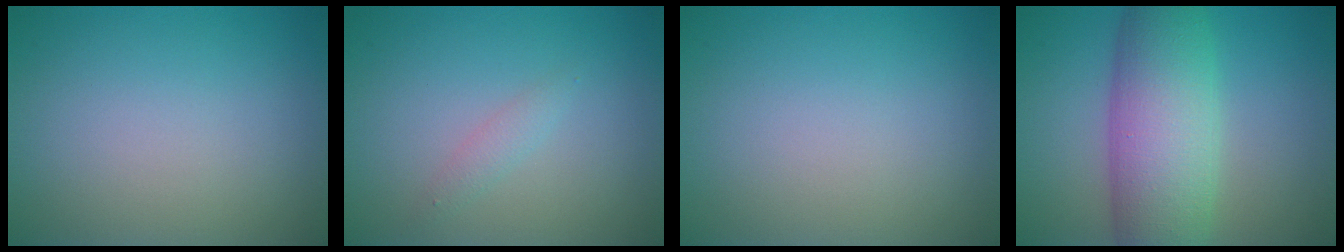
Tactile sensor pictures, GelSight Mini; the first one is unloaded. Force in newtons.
{"total": 1.0, "press": 1.0, "slide": 0.0}
{"total": 0.0}
{"total": 9.3, "press": 9.3, "slide": 0.2}